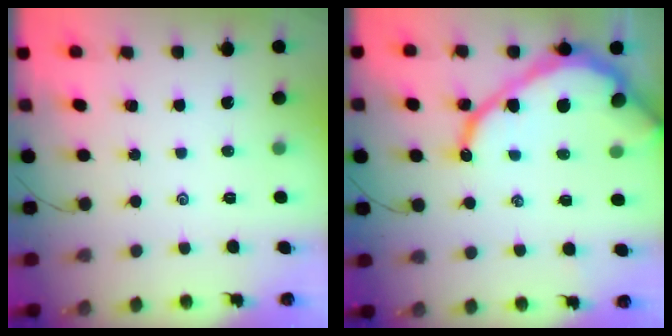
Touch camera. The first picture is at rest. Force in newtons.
{"total": 16.2, "press": 16.2, "slide": 1.5}